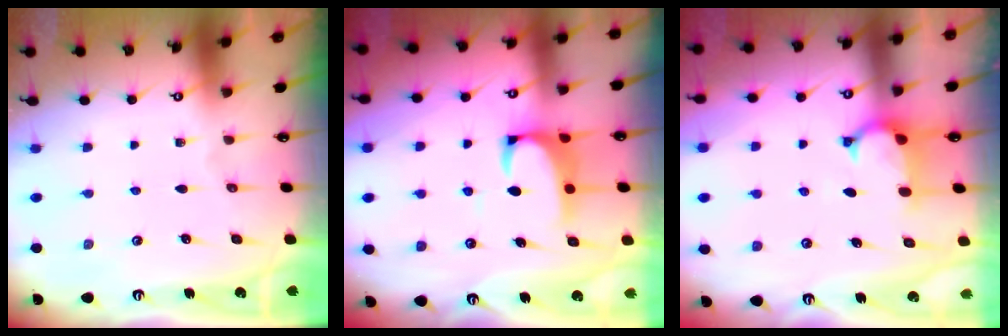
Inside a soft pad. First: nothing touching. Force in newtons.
{"total": 2.3, "press": 2.1, "slide": 0.9}
{"total": 0.7, "press": 0.1, "slide": 0.7}